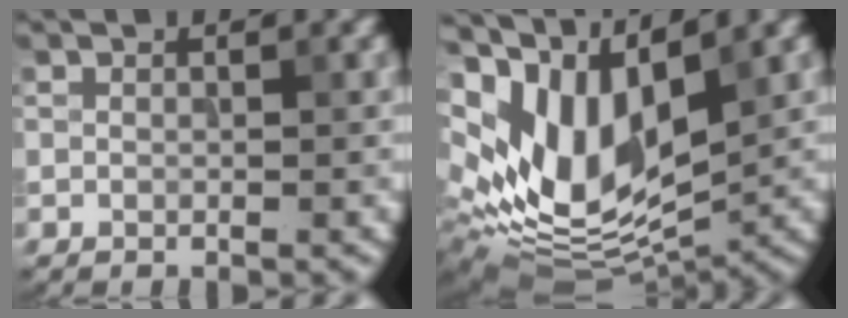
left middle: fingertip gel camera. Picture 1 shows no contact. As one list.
[{"total": 12.3, "force": [3.8, 6.2, 10.0], "torque": [-0.205, -0.004, 0.073]}]